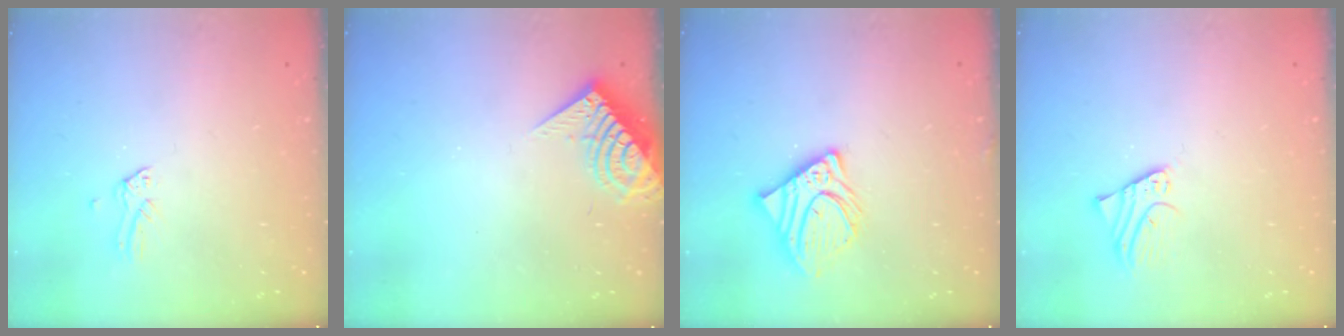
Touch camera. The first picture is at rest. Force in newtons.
{"total": 9.2, "press": 9.2, "slide": 0.9}
{"total": 12.7, "press": 12.5, "slide": 2.0}
{"total": 2.1, "press": 2.1, "slide": 0.1}